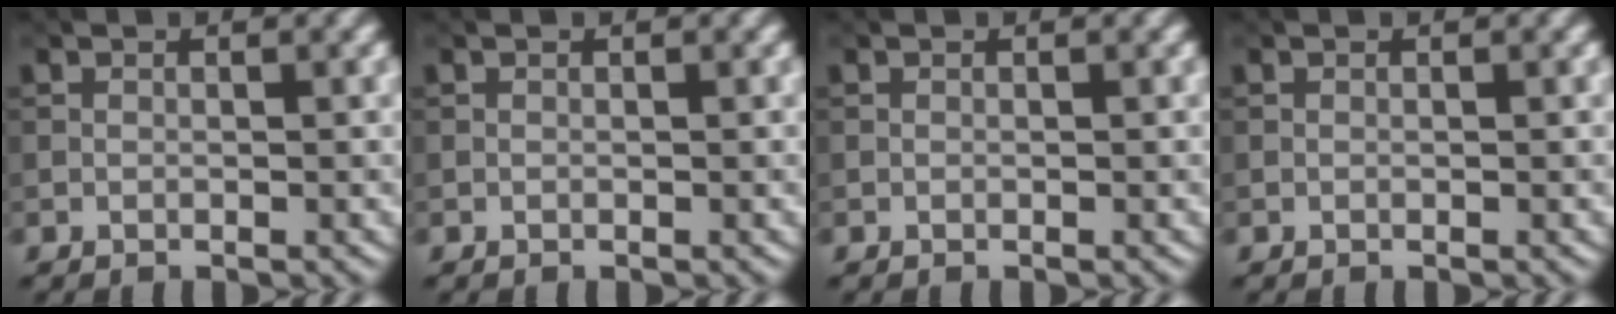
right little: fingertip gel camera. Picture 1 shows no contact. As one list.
[{"total": 0.0}, {"total": 0.0}, {"total": 0.0}]